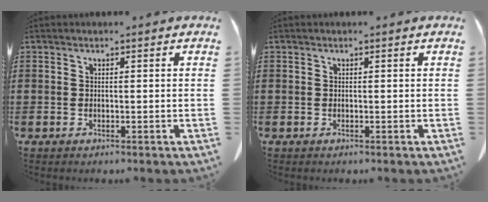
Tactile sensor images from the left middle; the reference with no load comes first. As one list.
[{"total": 0.0}]